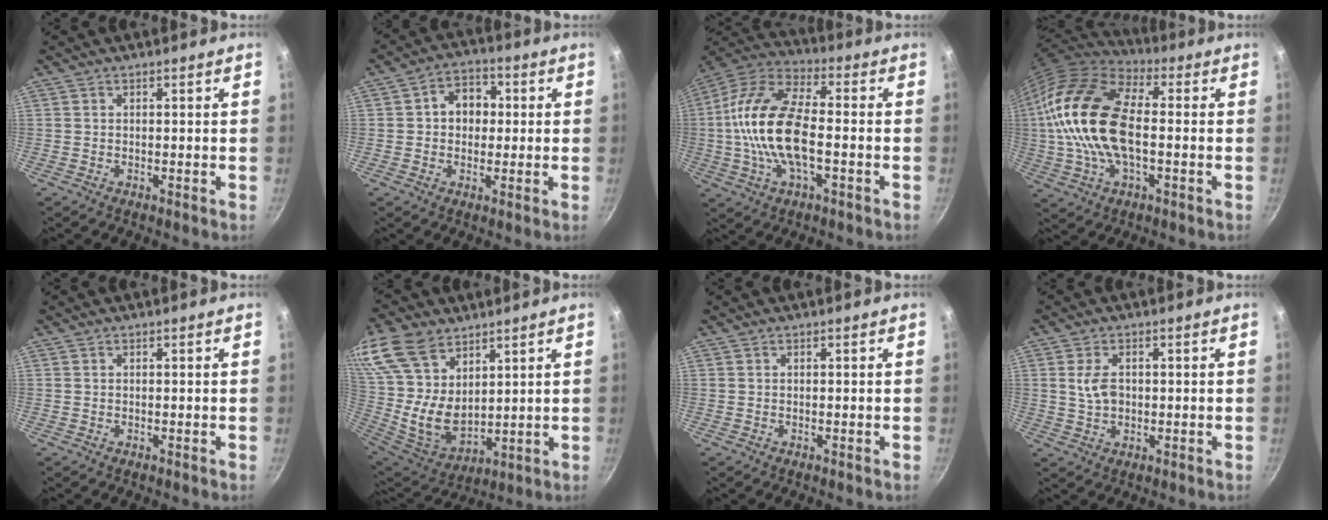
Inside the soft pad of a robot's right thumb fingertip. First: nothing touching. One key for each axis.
{"total": 7.4, "fx": 0.7, "fy": 5.9, "fz": 4.4, "tx": -0.027, "ty": 0.013, "tz": 0.001}
{"total": 17.9, "fx": -1.9, "fy": 8.5, "fz": 15.7, "tx": -0.294, "ty": 0.036, "tz": -0.054}
{"total": 21.1, "fx": 0.1, "fy": 11.5, "fz": 17.7, "tx": -0.338, "ty": 0.029, "tz": -0.012}
{"total": 0.0}
{"total": 19.8, "fx": 11.0, "fy": 12.1, "fz": 11.3, "tx": -0.236, "ty": -0.030, "tz": 0.230}
{"total": 0.0}
{"total": 4.6, "fx": 0.5, "fy": 3.0, "fz": 3.5, "tx": -0.061, "ty": 0.003, "tz": 0.009}